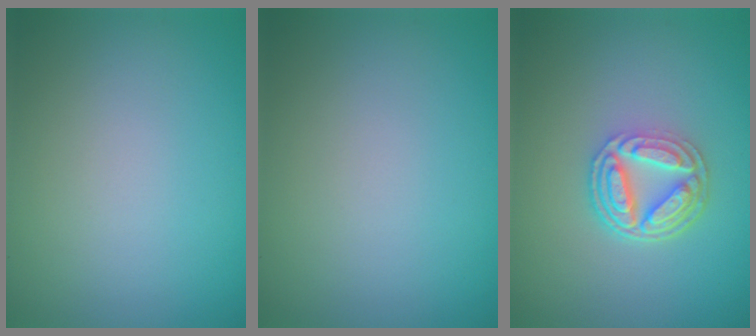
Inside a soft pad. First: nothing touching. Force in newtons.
{"total": 0.0}
{"total": 5.0, "press": 3.8, "slide": 3.3}